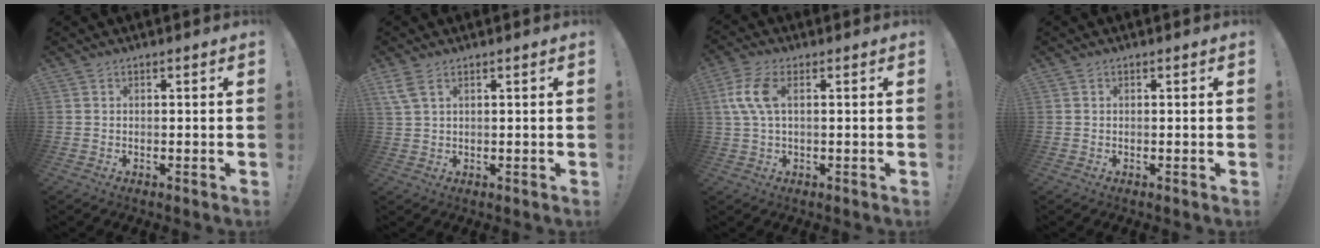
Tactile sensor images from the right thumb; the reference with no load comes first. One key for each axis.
{"total": 4.1, "fx": 2.2, "fy": 1.8, "fz": 3.1, "tx": -0.070, "ty": 0.002, "tz": 0.044}
{"total": 8.1, "fx": 1.5, "fy": 3.5, "fz": 7.1, "tx": -0.155, "ty": 0.002, "tz": 0.031}
{"total": 0.0}